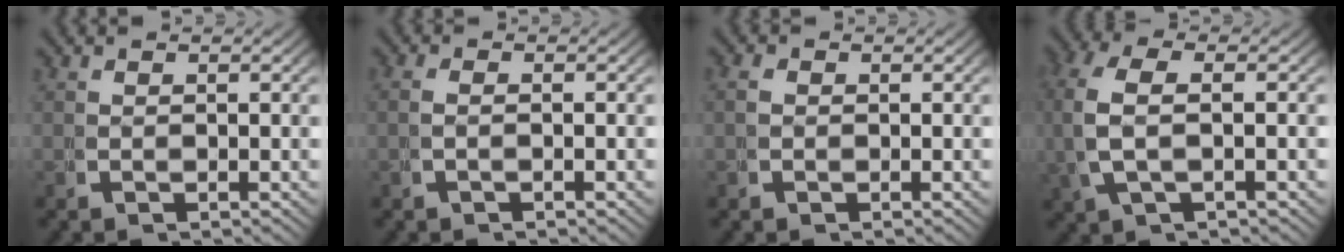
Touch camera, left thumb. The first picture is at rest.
{"total": 0.9, "force": [-0.3, -0.1, 0.8], "torque": [-0.016, 0.004, -0.007]}
{"total": 1.1, "force": [-0.2, 1.0, 0.2], "torque": [-0.002, -0.001, -0.007]}
{"total": 5.0, "force": [0.6, 2.4, 4.3], "torque": [-0.113, 0.000, 0.017]}